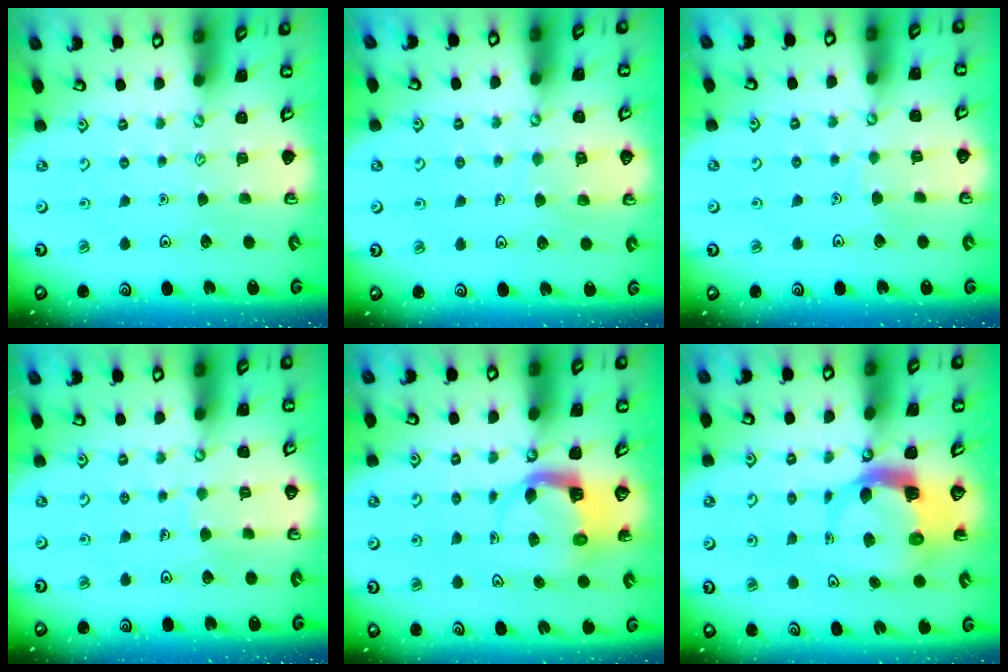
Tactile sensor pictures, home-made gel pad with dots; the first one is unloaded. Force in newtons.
{"total": 6.7, "press": 6.6, "slide": 0.5}
{"total": 2.6, "press": 2.6, "slide": 0.1}
{"total": 3.6, "press": 3.6, "slide": 0.2}
{"total": 4.7, "press": 4.7, "slide": 0.5}
{"total": 5.7, "press": 5.6, "slide": 1.0}